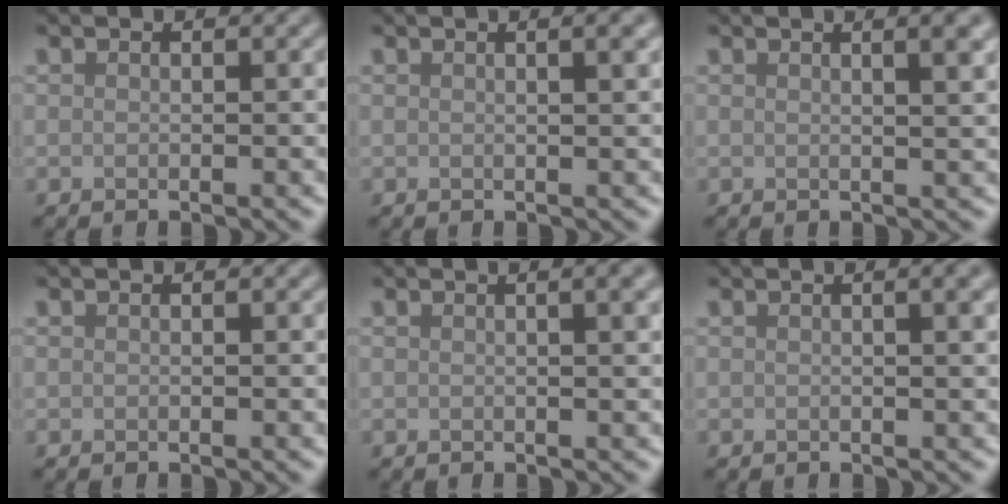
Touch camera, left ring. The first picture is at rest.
{"total": 3.1, "force": [1.2, 1.2, 2.7], "torque": [-0.015, 0.011, -0.001]}
{"total": 4.6, "force": [1.8, 1.9, 3.8], "torque": [-0.017, 0.021, -0.004]}
{"total": 0.0}
{"total": 4.3, "force": [1.4, 1.9, 3.7], "torque": [-0.016, 0.019, -0.005]}
{"total": 3.5, "force": [0.9, 1.4, 3.1], "torque": [-0.019, 0.012, -0.001]}